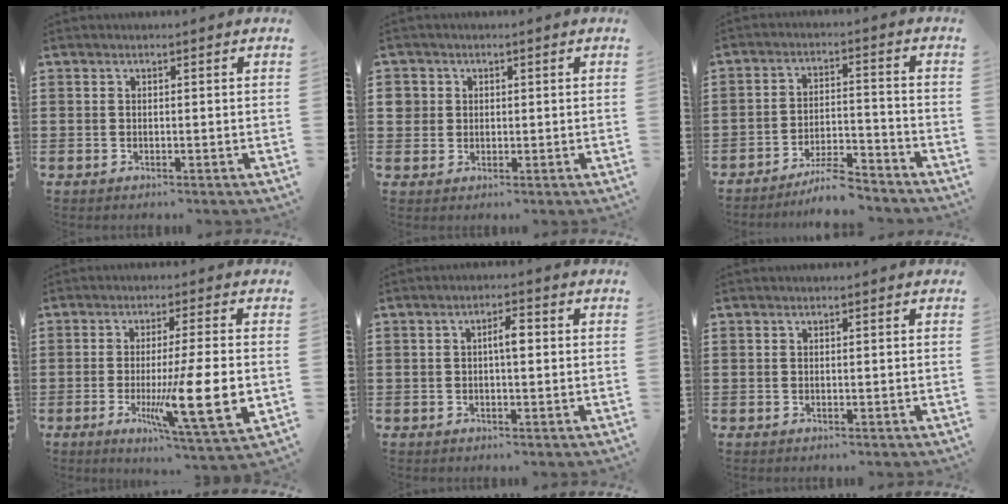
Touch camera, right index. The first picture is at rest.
{"total": 3.5, "force": [0.9, 3.3, 0.4], "torque": [-0.025, 0.013, 0.016]}
{"total": 6.5, "force": [-5.9, 0.6, 2.6], "torque": [-0.049, 0.002, -0.113]}
{"total": 12.9, "force": [-2.1, 1.7, 12.6], "torque": [-0.219, -0.025, -0.038]}
{"total": 3.0, "force": [0.2, 0.9, 2.9], "torque": [-0.054, 0.005, 0.001]}
{"total": 0.0}